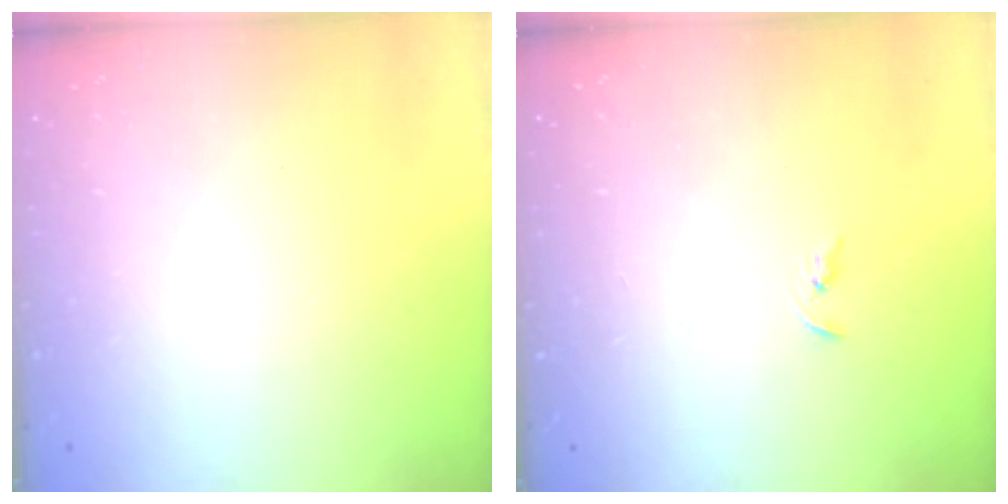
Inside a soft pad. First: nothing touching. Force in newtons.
{"total": 2.4, "press": 2.3, "slide": 0.2}